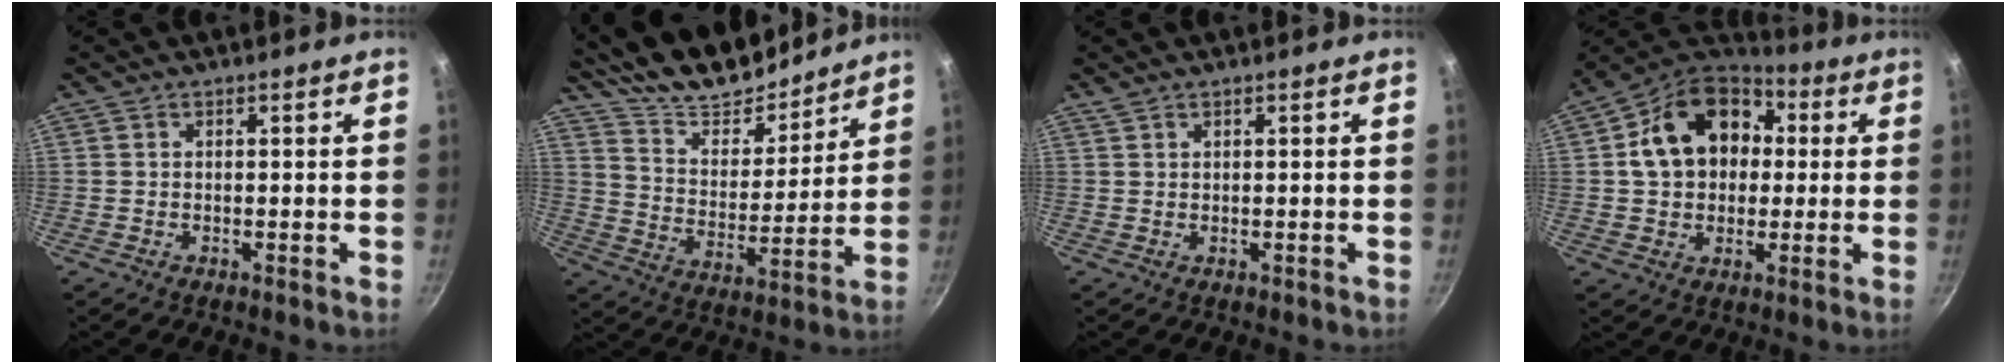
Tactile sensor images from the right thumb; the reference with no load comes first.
{"total": 18.4, "force": [16.0, 6.6, 6.3], "torque": [-0.060, -0.103, 0.267]}
{"total": 0.8, "force": [0.5, 0.0, 0.6], "torque": [-0.009, -0.003, 0.011]}
{"total": 18.2, "force": [3.1, 13.9, 11.4], "torque": [-0.175, 0.033, 0.040]}